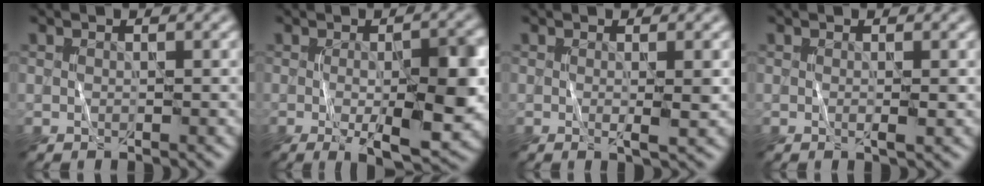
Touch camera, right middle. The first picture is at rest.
{"total": 7.9, "force": [-1.0, 1.9, 7.7], "torque": [-0.110, -0.009, -0.010]}
{"total": 1.9, "force": [0.1, 0.3, 1.9], "torque": [-0.028, -0.003, 0.000]}
{"total": 1.0, "force": [0.1, 0.2, 1.0], "torque": [-0.013, 0.001, -0.002]}